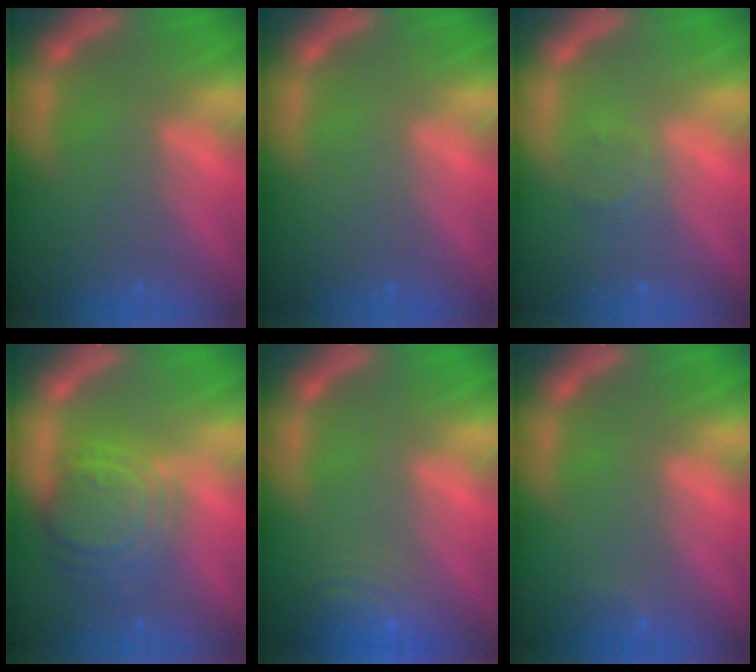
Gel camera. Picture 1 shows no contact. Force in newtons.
{"total": 0.0}
{"total": 1.5}
{"total": 8.1}
{"total": 7.0}
{"total": 0.9}